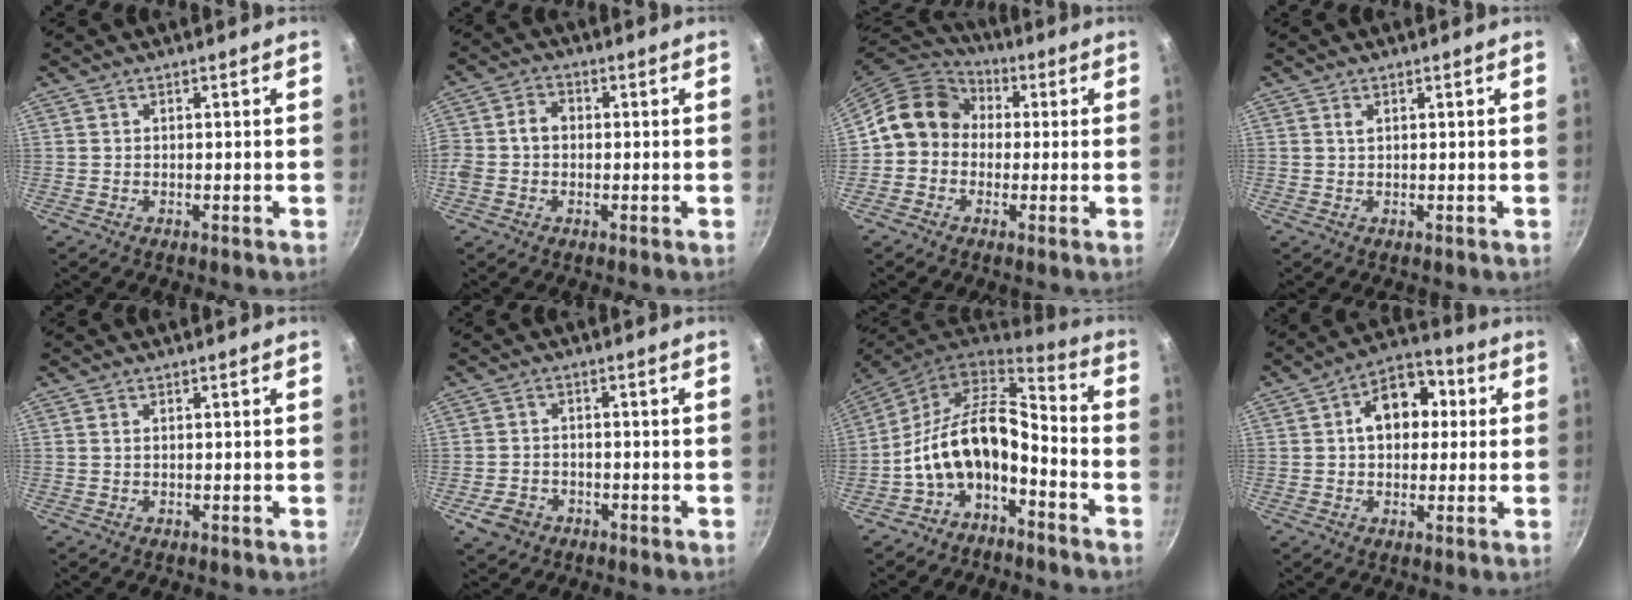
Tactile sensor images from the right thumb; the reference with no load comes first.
{"total": 5.5, "force": [-0.4, 4.5, 3.2], "torque": [-0.052, 0.018, -0.018]}
{"total": 11.7, "force": [0.7, 10.1, 5.9], "torque": [-0.065, 0.029, -0.011]}
{"total": 1.0, "force": [0.5, 0.5, 0.7], "torque": [-0.012, 0.000, 0.009]}
{"total": 0.6, "force": [0.2, 0.3, 0.5], "torque": [-0.009, 0.001, 0.004]}
{"total": 4.7, "force": [-2.3, 3.6, 1.9], "torque": [-0.037, 0.022, -0.035]}
{"total": 14.9, "force": [-4.9, 8.5, 11.2], "torque": [-0.197, 0.070, -0.103]}
{"total": 11.8, "force": [1.9, 8.4, 8.1], "torque": [-0.073, 0.023, 0.013]}